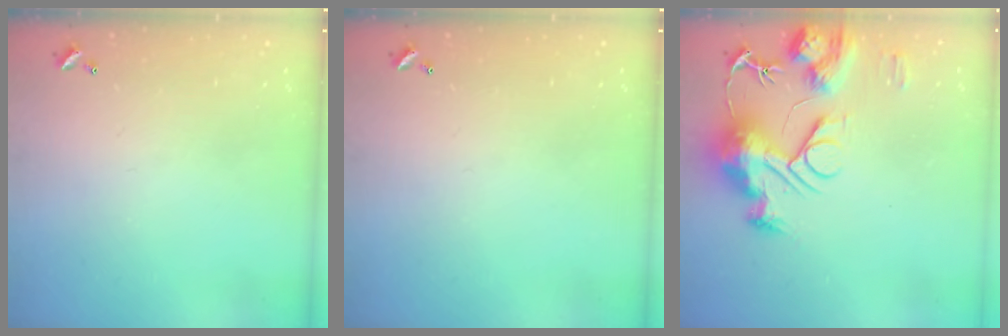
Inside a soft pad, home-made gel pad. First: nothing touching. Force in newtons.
{"total": 0.0}
{"total": 14.8, "press": 14.7, "slide": 1.3}